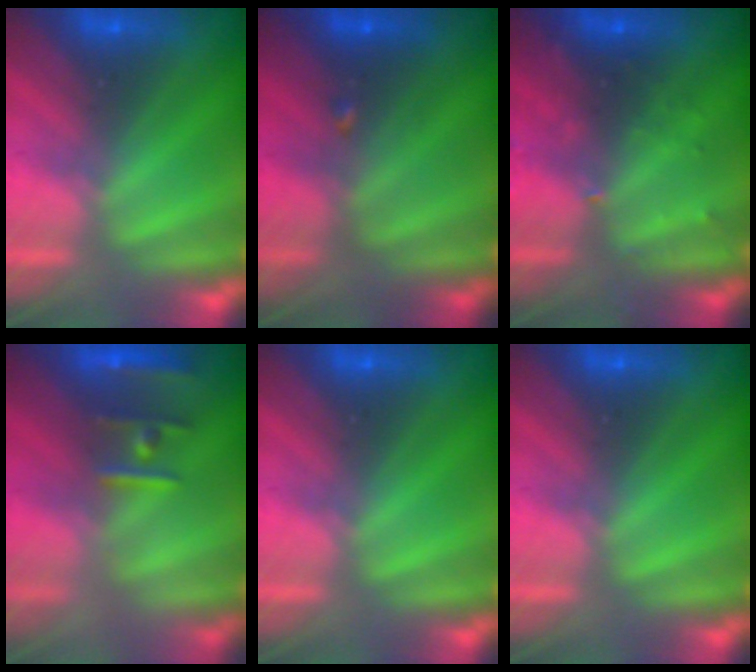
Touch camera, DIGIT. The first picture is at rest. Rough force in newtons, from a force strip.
{"total": 1.9}
{"total": 3.1}
{"total": 2.4}
{"total": 0.0}
{"total": 0.0}